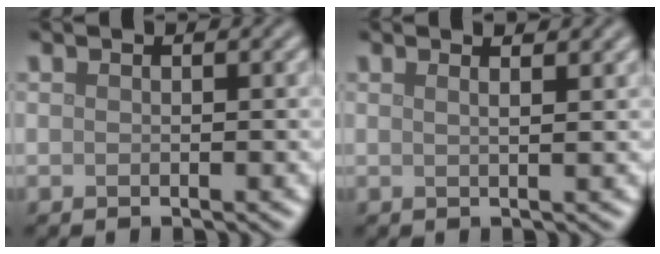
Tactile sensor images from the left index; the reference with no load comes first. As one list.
[{"total": 3.1, "force": [1.9, 1.3, 2.0], "torque": [-0.002, 0.014, -0.010]}]